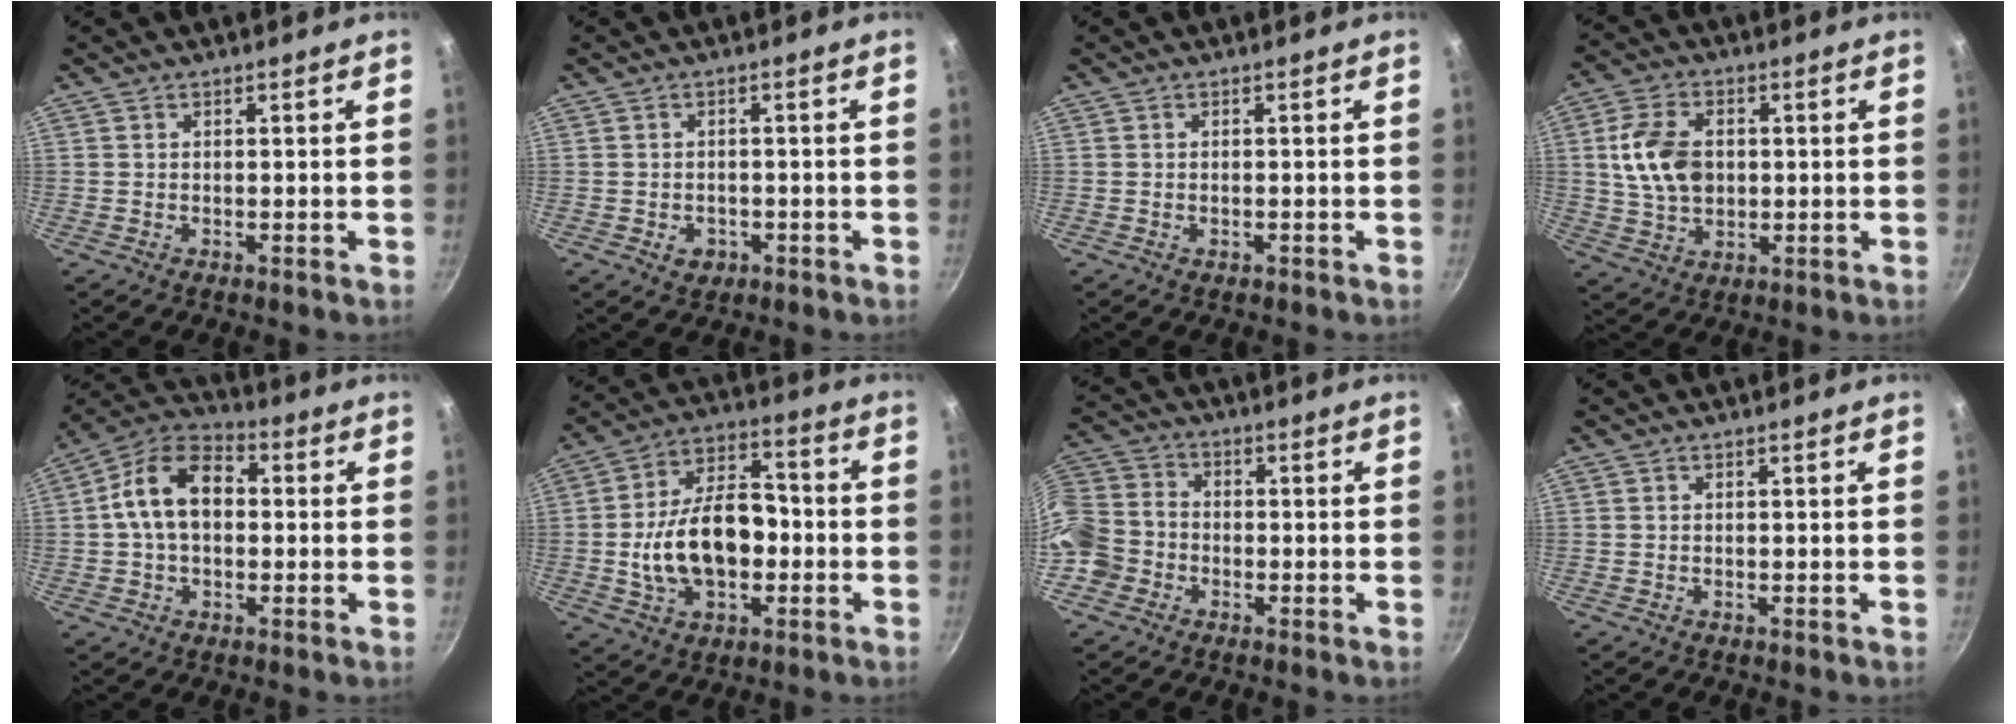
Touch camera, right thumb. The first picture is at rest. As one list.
[{"total": 2.9, "force": [-1.1, 2.3, 1.4], "torque": [-0.015, 0.006, -0.007]}, {"total": 0.6, "force": [-0.3, 0.4, 0.4], "torque": [-0.003, 0.000, -0.007]}, {"total": 10.9, "force": [1.2, 7.6, 7.8], "torque": [-0.133, 0.005, 0.022]}, {"total": 11.8, "force": [0.8, 8.0, 8.7], "torque": [-0.128, 0.033, -0.005]}, {"total": 16.9, "force": [-2.3, 10.5, 13.0], "torque": [-0.193, 0.041, -0.041]}, {"total": 10.1, "force": [-4.0, 8.1, 4.5], "torque": [-0.066, 0.039, -0.097]}, {"total": 0.0}]